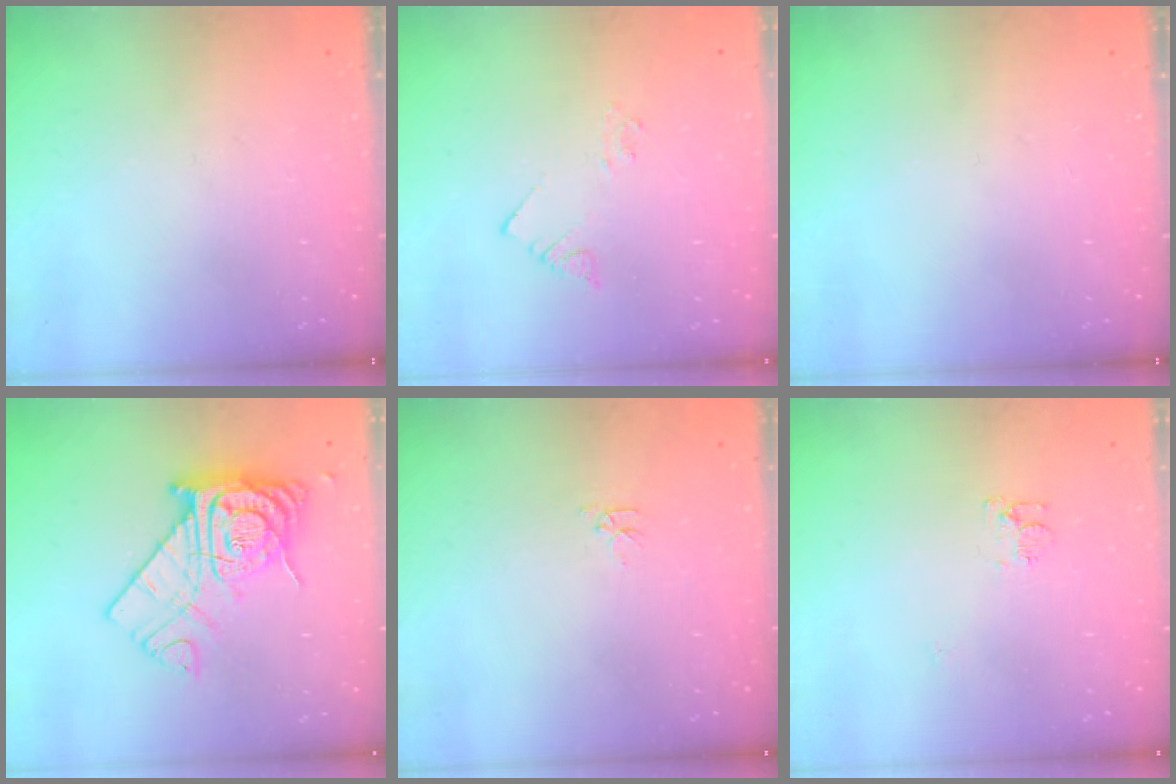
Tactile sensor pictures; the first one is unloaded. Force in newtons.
{"total": 2.1, "press": 2.1, "slide": 0.3}
{"total": 0.0}
{"total": 15.3, "press": 15.2, "slide": 1.5}
{"total": 2.8, "press": 2.7, "slide": 0.4}
{"total": 5.5, "press": 5.5, "slide": 0.4}